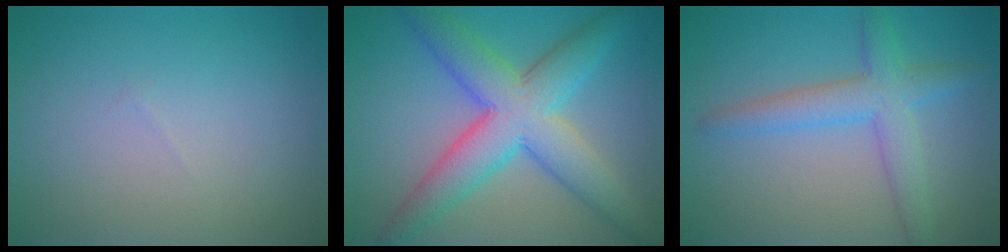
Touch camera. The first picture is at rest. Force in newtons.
{"total": 8.2, "press": 8.2, "slide": 0.2}
{"total": 4.0, "press": 4.0, "slide": 0.3}